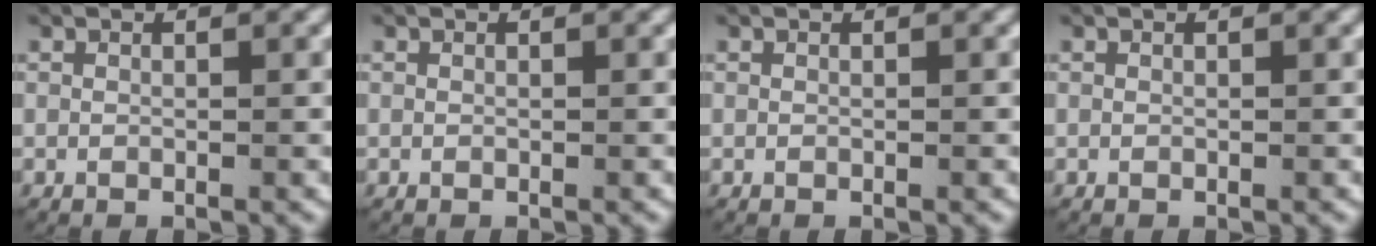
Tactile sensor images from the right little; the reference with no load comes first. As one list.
[{"total": 0.0}, {"total": 0.0}, {"total": 0.0}]